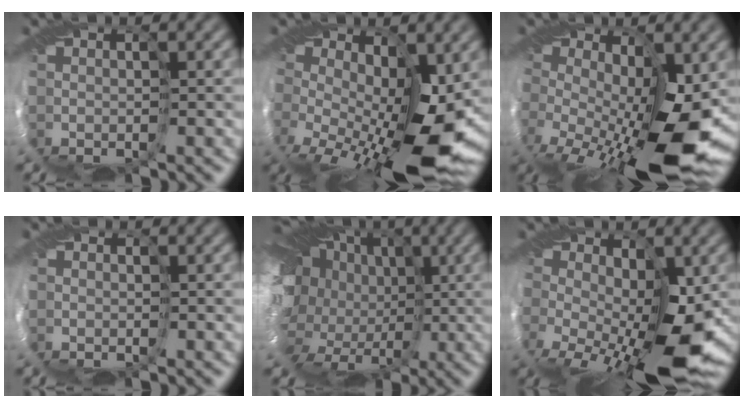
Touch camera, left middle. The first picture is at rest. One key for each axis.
{"total": 11.3, "fx": -2.4, "fy": 5.4, "fz": 9.6, "tx": -0.180, "ty": -0.037, "tz": -0.033}
{"total": 11.6, "fx": -2.7, "fy": 4.9, "fz": 10.1, "tx": -0.195, "ty": -0.041, "tz": -0.040}
{"total": 1.4, "fx": 0.1, "fy": 1.4, "fz": 0.4, "tx": -0.002, "ty": 0.000, "tz": 0.002}
{"total": 18.2, "fx": 0.8, "fy": 14.2, "fz": 11.3, "tx": -0.202, "ty": 0.003, "tz": -0.006}
{"total": 9.1, "fx": -2.2, "fy": 4.3, "fz": 7.7, "tx": -0.149, "ty": -0.035, "tz": -0.034}